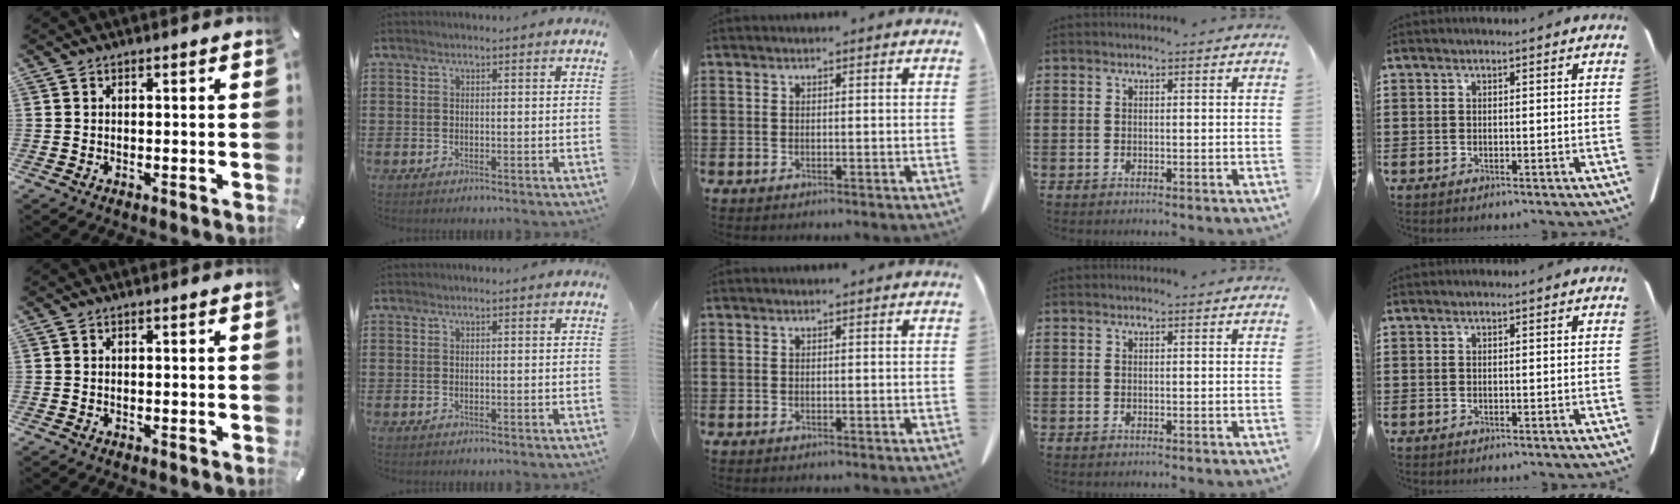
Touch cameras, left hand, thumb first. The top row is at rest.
{}